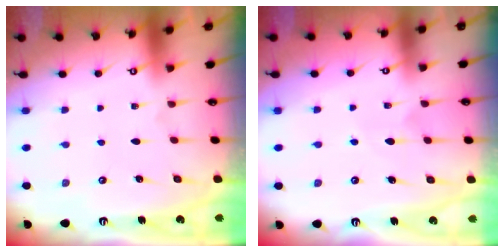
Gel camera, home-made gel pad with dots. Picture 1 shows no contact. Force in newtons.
{"total": 5.3, "press": 5.3, "slide": 0.7}